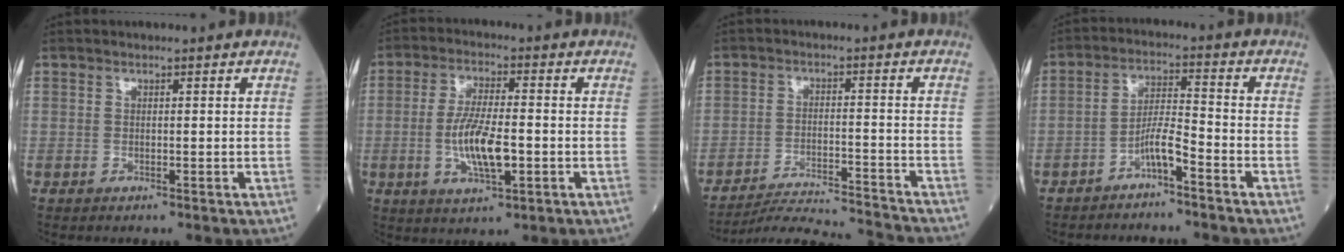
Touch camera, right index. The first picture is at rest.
{"total": 8.5, "force": [-1.6, 2.0, 8.1], "torque": [-0.161, -0.004, -0.030]}
{"total": 13.7, "force": [-13.5, -1.2, 2.3], "torque": [-0.032, -0.009, -0.205]}
{"total": 4.5, "force": [-3.1, 0.2, 3.2], "torque": [-0.061, 0.008, -0.061]}